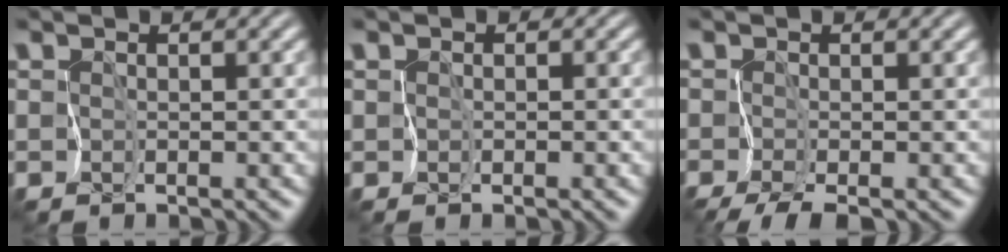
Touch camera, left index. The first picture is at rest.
{"total": 0.8, "force": [0.0, 0.8, 0.0], "torque": [0.005, 0.003, 0.005]}
{"total": 2.5, "force": [-1.8, 0.8, 1.6], "torque": [-0.021, 0.000, -0.035]}